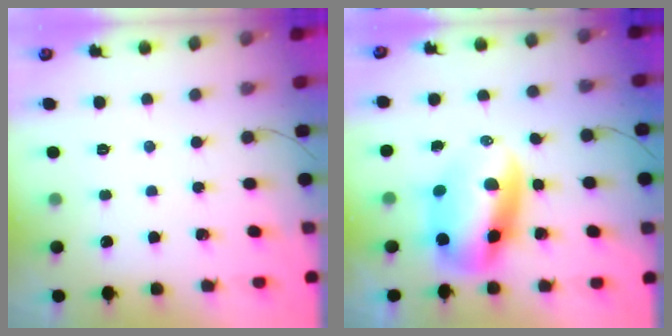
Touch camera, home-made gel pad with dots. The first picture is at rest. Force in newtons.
{"total": 9.2, "press": 8.9, "slide": 2.4}